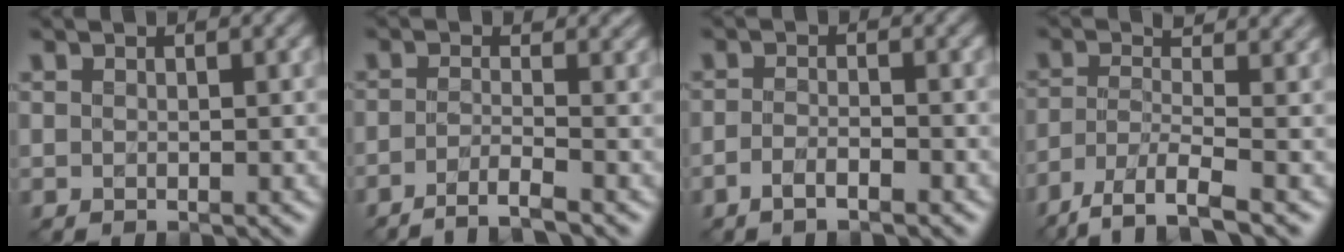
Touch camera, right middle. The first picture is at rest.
{"total": 3.0, "force": [-1.9, 0.6, 2.3], "torque": [-0.030, 0.005, -0.053]}
{"total": 1.9, "force": [-1.3, 0.5, 1.4], "torque": [-0.027, -0.001, -0.026]}
{"total": 6.3, "force": [-3.4, 1.8, 5.0], "torque": [-0.092, -0.001, -0.073]}